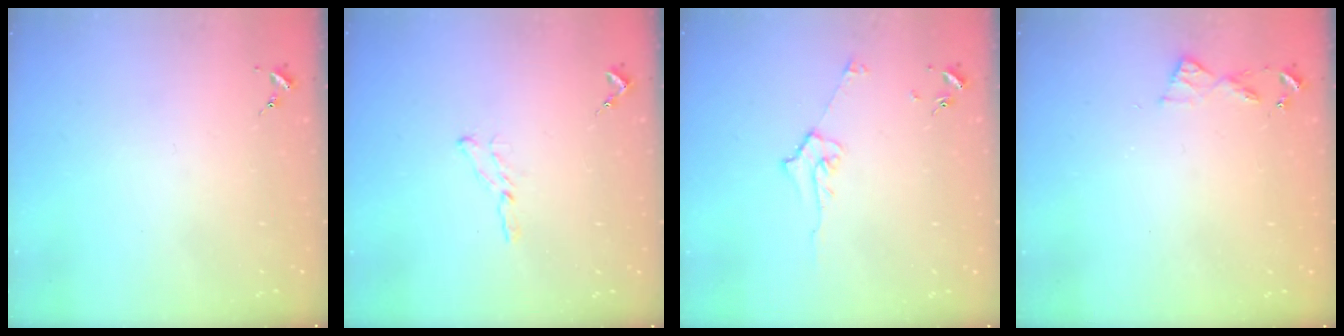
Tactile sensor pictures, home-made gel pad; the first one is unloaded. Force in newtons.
{"total": 4.7, "press": 4.7, "slide": 0.4}
{"total": 5.9, "press": 5.8, "slide": 0.8}
{"total": 6.8, "press": 6.8, "slide": 0.7}